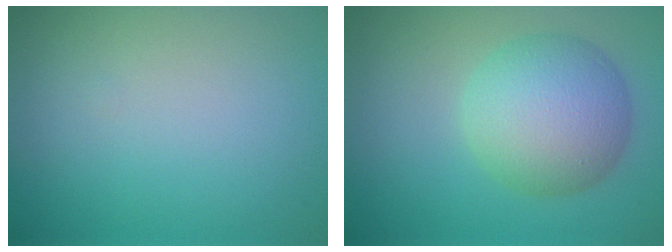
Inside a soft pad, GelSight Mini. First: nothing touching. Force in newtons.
{"total": 6.9, "press": 6.9, "slide": 0.3}